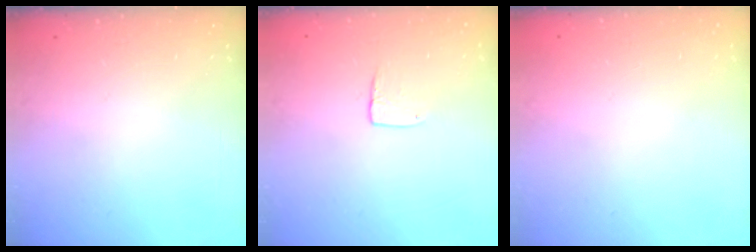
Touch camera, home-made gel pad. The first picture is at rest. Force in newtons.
{"total": 4.3, "press": 4.3, "slide": 0.4}
{"total": 0.0}